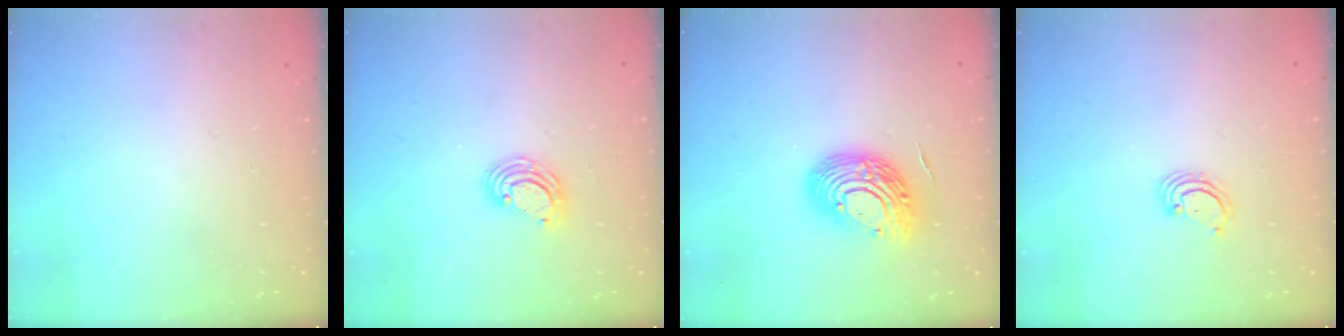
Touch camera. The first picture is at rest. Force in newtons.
{"total": 6.5, "press": 6.5, "slide": 0.6}
{"total": 15.3, "press": 15.3, "slide": 0.9}
{"total": 2.6, "press": 2.6, "slide": 0.3}